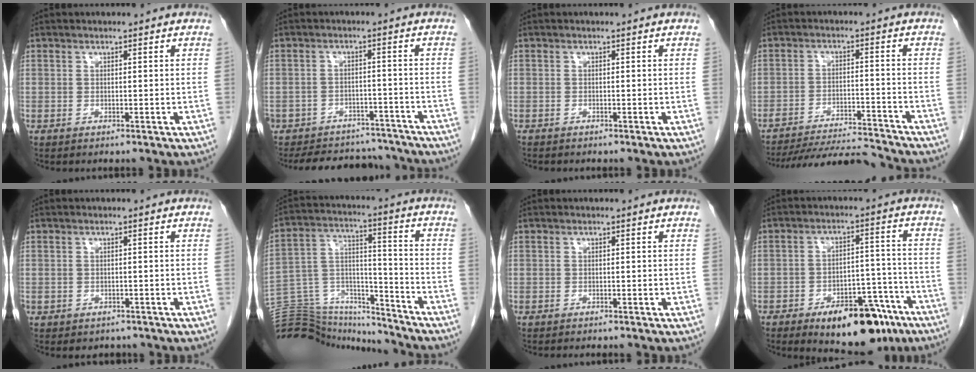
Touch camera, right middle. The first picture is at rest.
{"total": 14.0, "force": [-12.6, 5.0, 3.2], "torque": [-0.047, 0.019, -0.158]}
{"total": 1.1, "force": [-0.9, 0.2, 0.4], "torque": [-0.012, -0.003, -0.014]}
{"total": 13.0, "force": [-12.7, 0.2, 3.1], "torque": [-0.048, -0.005, -0.192]}
{"total": 2.2, "force": [-1.6, 1.4, 0.4], "torque": [-0.008, 0.006, -0.018]}
{"total": 22.2, "force": [-21.3, 4.3, 4.7], "torque": [-0.130, 0.027, -0.338]}
{"total": 1.4, "force": [-1.3, 0.2, 0.5], "torque": [-0.009, -0.003, -0.016]}
{"total": 13.9, "force": [-9.1, 5.6, 8.9], "torque": [-0.100, 0.015, -0.130]}